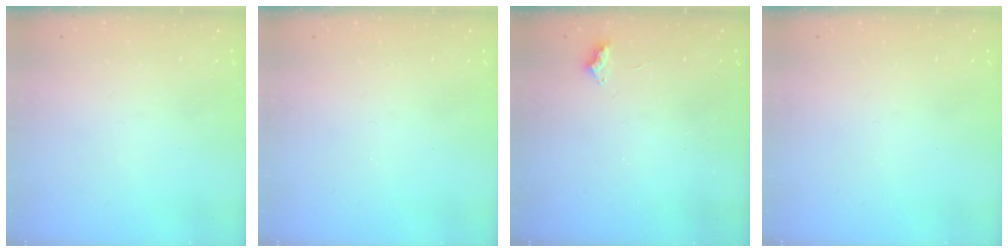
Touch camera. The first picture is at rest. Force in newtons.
{"total": 0.0}
{"total": 2.5, "press": 2.5, "slide": 0.4}
{"total": 0.0}